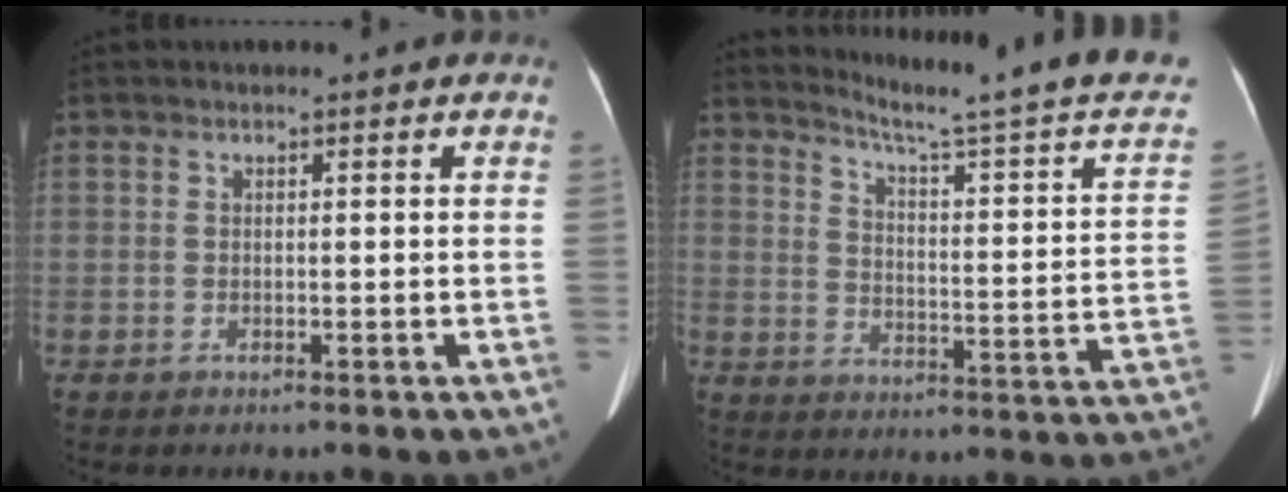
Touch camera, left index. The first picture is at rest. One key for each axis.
{"total": 21.4, "fx": 18.8, "fy": -1.3, "fz": 10.2, "tx": -0.156, "ty": -0.083, "tz": 0.232}